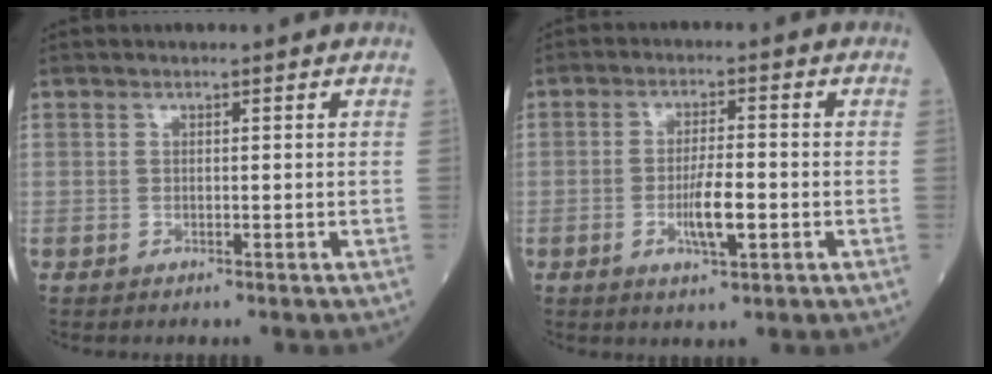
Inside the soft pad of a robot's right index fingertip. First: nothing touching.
{"total": 4.7, "force": [-1.4, 0.7, 4.5], "torque": [-0.084, -0.004, -0.022]}